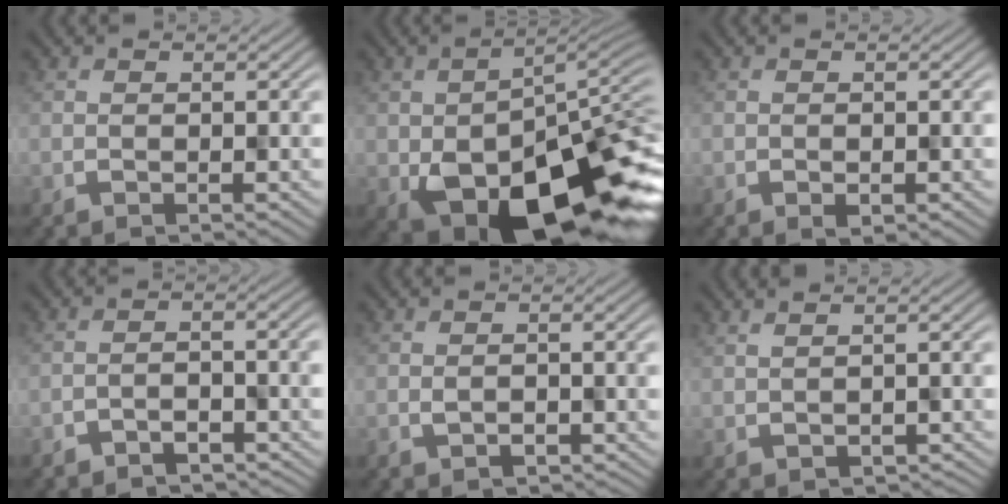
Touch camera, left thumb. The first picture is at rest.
{"total": 15.3, "force": [-5.7, 7.9, 11.8], "torque": [-0.179, -0.046, -0.083]}
{"total": 1.2, "force": [-0.6, 0.4, 0.9], "torque": [-0.022, -0.002, 0.003]}
{"total": 2.3, "force": [-2.2, 0.5, 0.5], "torque": [-0.011, -0.002, -0.033]}
{"total": 0.8, "force": [-0.3, 0.7, -0.1], "torque": [-0.011, -0.009, 0.000]}
{"total": 0.9, "force": [0.6, 0.5, 0.5], "torque": [-0.010, -0.003, 0.025]}